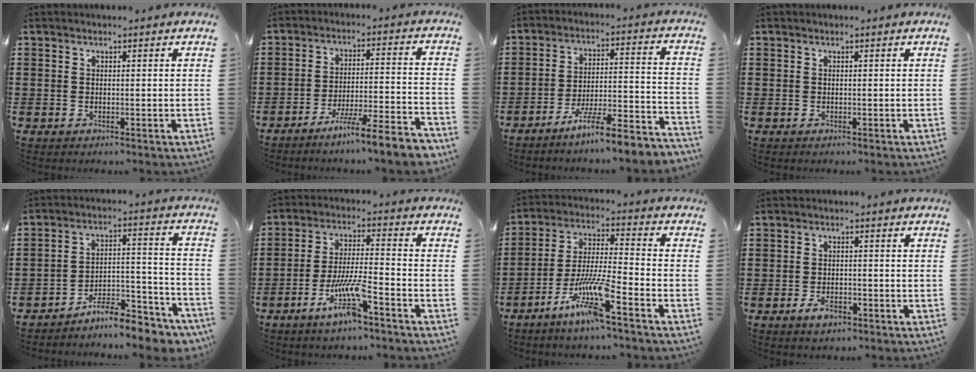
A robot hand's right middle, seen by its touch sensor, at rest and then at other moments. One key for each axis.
{"total": 8.2, "fx": -7.0, "fy": -0.5, "fz": 4.2, "tx": -0.065, "ty": -0.003, "tz": -0.133}
{"total": 7.6, "fx": -6.7, "fy": -0.5, "fz": 3.5, "tx": -0.057, "ty": -0.006, "tz": -0.131}
{"total": 0.0}
{"total": 8.3, "fx": -7.9, "fy": 1.1, "fz": 2.3, "tx": -0.024, "ty": 0.023, "tz": -0.149}
{"total": 8.9, "fx": -5.1, "fy": 1.5, "fz": 7.1, "tx": -0.145, "ty": -0.005, "tz": -0.097}
{"total": 9.9, "fx": -6.4, "fy": 0.4, "fz": 7.6, "tx": -0.163, "ty": -0.013, "tz": -0.127}
{"total": 3.0, "fx": -1.8, "fy": 1.4, "fz": 1.9, "tx": -0.040, "ty": 0.001, "tz": -0.036}